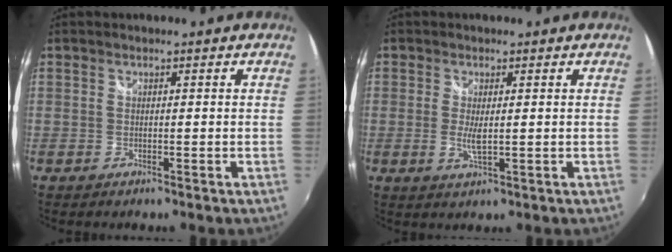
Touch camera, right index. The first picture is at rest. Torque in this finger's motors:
{"motor_torque": [-0.02, 0.08, 0.03, 0.01]}